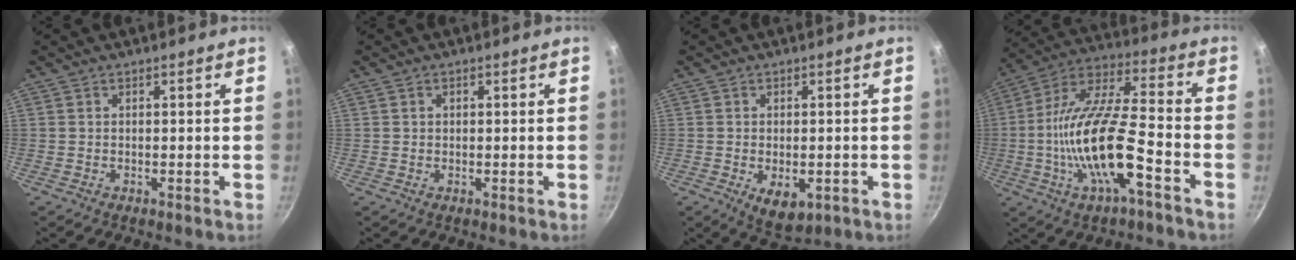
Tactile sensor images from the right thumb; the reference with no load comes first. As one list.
[{"total": 0.7, "force": [0.1, 0.6, 0.3], "torque": [-0.004, 0.005, 0.003]}, {"total": 6.4, "force": [-1.8, 3.7, 4.9], "torque": [-0.061, -0.005, -0.015]}, {"total": 19.4, "force": [-6.0, 6.2, 17.4], "torque": [-0.328, 0.037, -0.124]}]